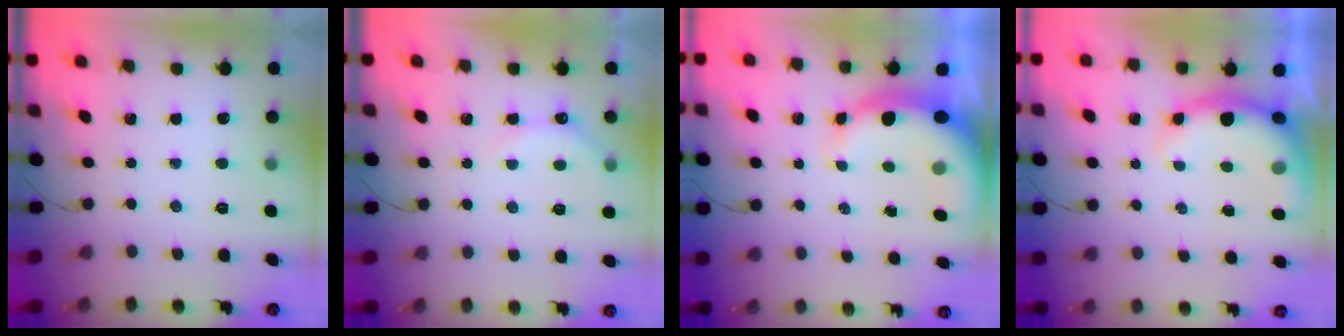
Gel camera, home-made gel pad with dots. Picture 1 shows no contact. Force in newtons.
{"total": 5.8, "press": 5.7, "slide": 1.3}
{"total": 7.8, "press": 7.5, "slide": 1.9}
{"total": 6.6, "press": 6.6, "slide": 0.7}